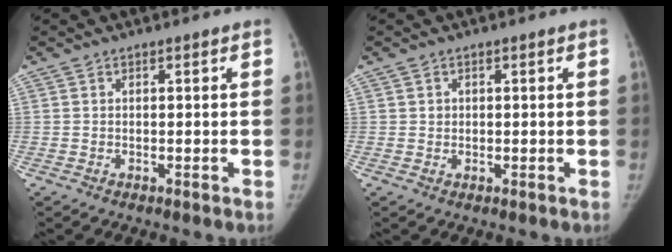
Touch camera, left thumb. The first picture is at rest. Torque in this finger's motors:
{"motor_torque": [-0.18, 0.10, 0.05, 0.17, -0.02]}